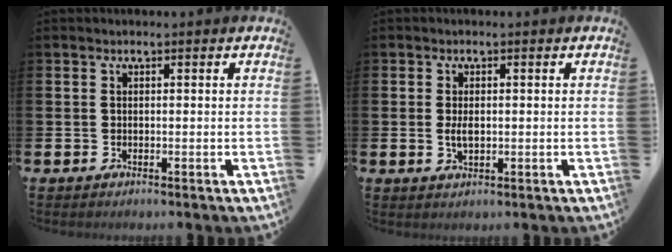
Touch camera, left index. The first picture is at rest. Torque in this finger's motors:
{"motor_torque": [0.50, 0.17, 0.04, 0.11]}